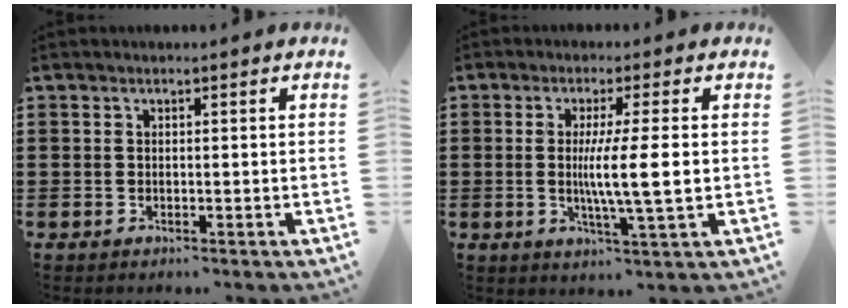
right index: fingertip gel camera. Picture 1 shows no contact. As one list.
[{"total": 7.0, "force": [0.1, 0.1, 7.0], "torque": [-0.126, -0.006, -0.003]}]